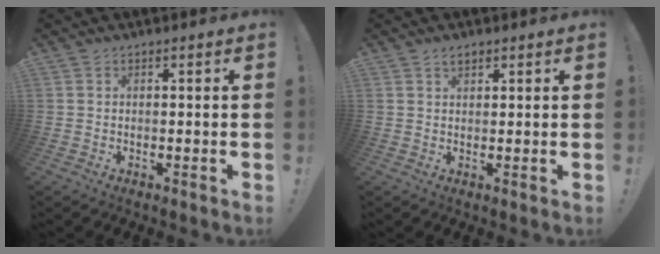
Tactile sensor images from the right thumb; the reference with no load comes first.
{"total": 2.0, "force": [1.5, 1.0, 1.0], "torque": [-0.016, -0.001, 0.026]}